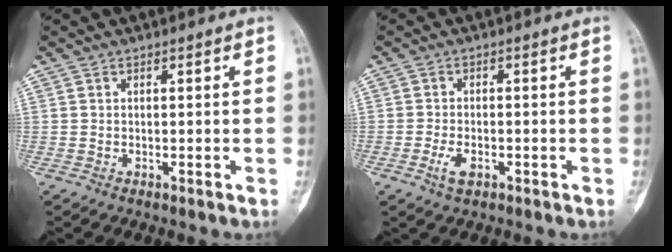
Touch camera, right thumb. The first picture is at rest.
{"total": 3.3, "force": [-1.4, 1.8, 2.4], "torque": [-0.049, 0.004, -0.025]}